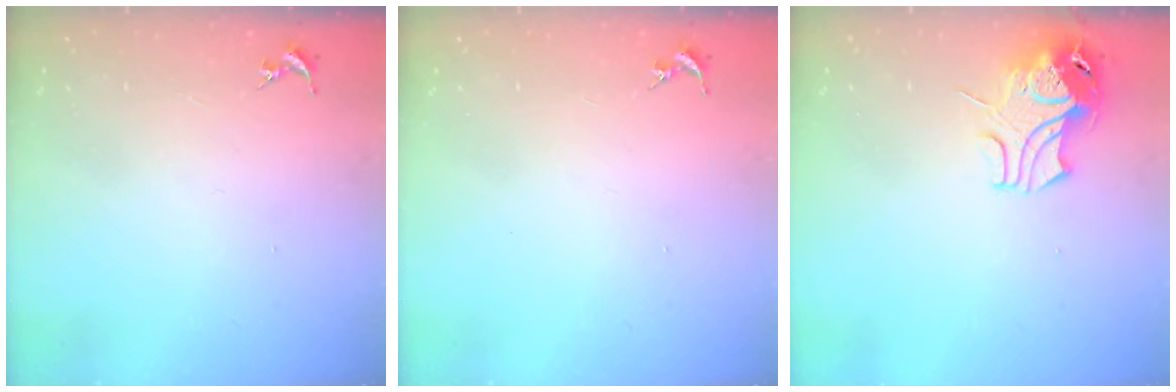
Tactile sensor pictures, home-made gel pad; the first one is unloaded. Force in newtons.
{"total": 0.0}
{"total": 9.7, "press": 9.6, "slide": 1.4}